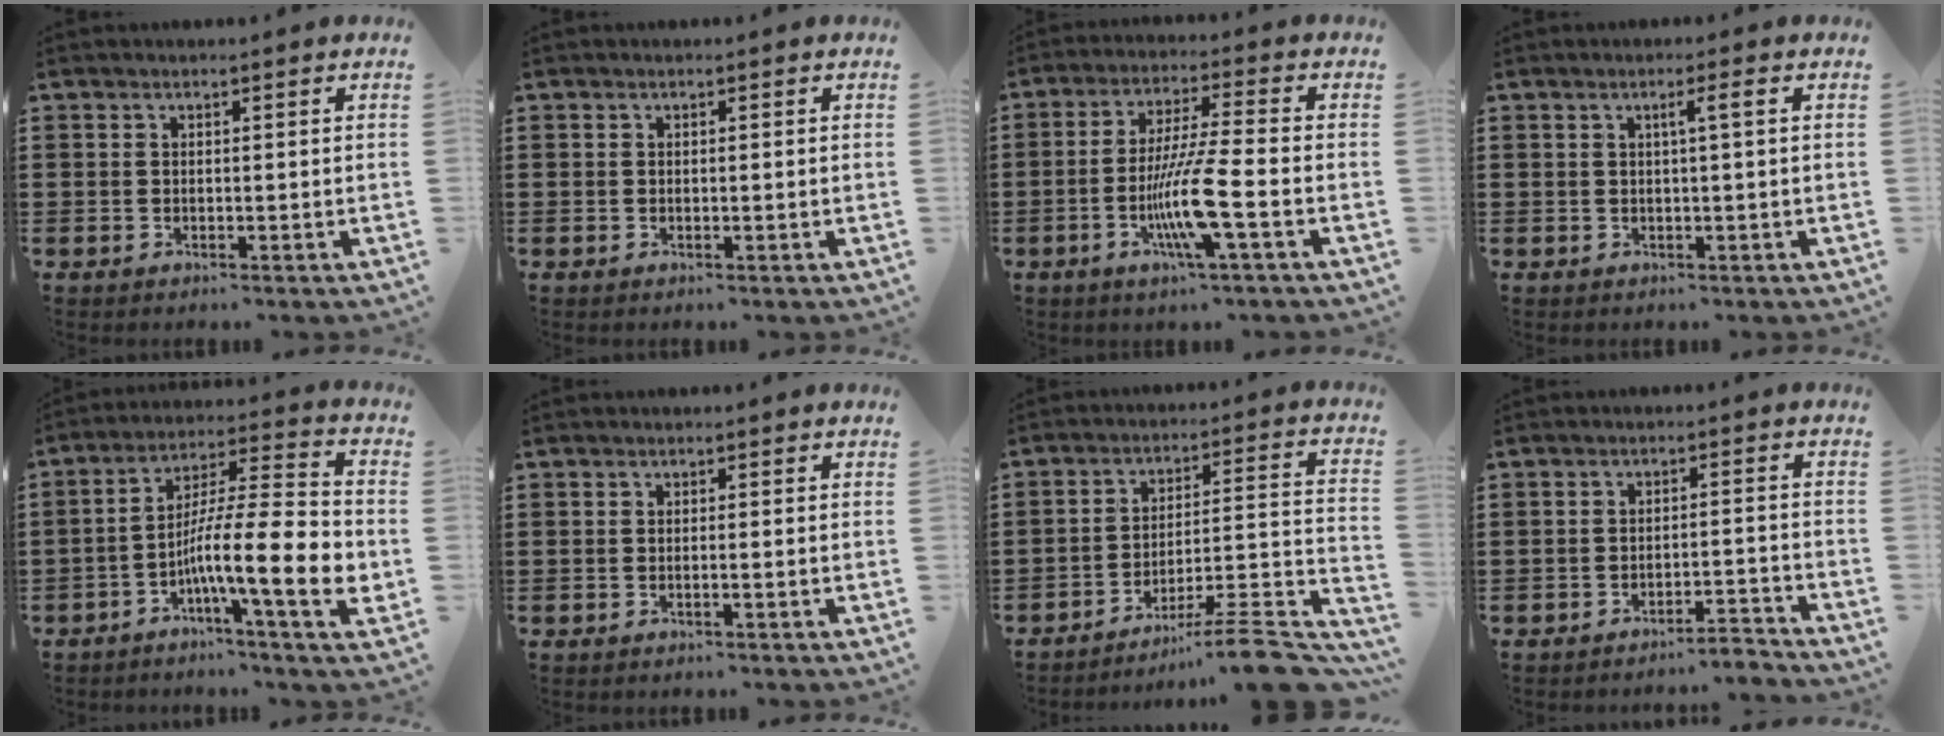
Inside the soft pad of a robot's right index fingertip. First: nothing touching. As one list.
[{"total": 0.0}, {"total": 9.8, "force": [-3.3, 0.6, 9.2], "torque": [-0.186, -0.015, -0.068]}, {"total": 2.2, "force": [0.3, -0.2, 2.2], "torque": [-0.037, -0.001, 0.002]}, {"total": 15.0, "force": [-4.2, 2.8, 14.1], "torque": [-0.256, -0.013, -0.075]}, {"total": 0.6, "force": [-0.2, -0.1, 0.5], "torque": [-0.009, -0.002, -0.005]}, {"total": 9.8, "force": [-8.4, 0.3, 5.1], "torque": [-0.067, 0.009, -0.165]}, {"total": 3.3, "force": [-3.2, -0.2, 0.8], "torque": [-0.016, -0.003, -0.068]}]